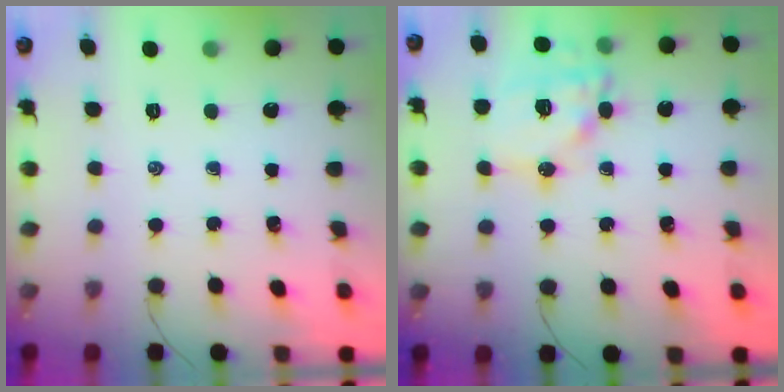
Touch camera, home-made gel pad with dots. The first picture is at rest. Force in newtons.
{"total": 12.8, "press": 12.7, "slide": 1.9}